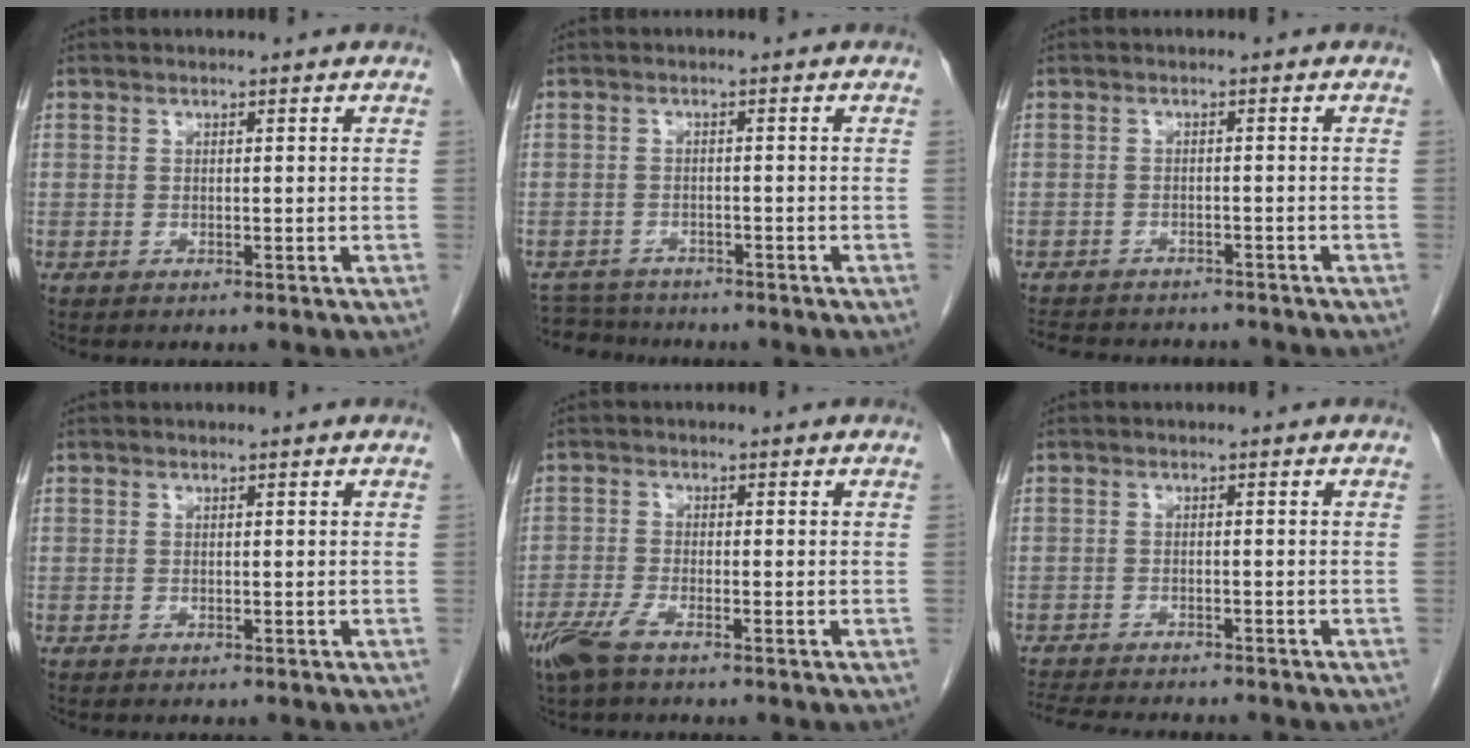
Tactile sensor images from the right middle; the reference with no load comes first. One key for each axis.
{"total": 5.1, "fx": -4.9, "fy": 1.4, "fz": 0.0, "tx": 0.003, "ty": -0.004, "tz": -0.078}
{"total": 9.9, "fx": -8.9, "fy": 3.1, "fz": 3.0, "tx": -0.060, "ty": 0.002, "tz": -0.115}
{"total": 0.0}
{"total": 4.3, "fx": -3.0, "fy": 0.7, "fz": 3.0, "tx": -0.070, "ty": -0.010, "tz": -0.062}
{"total": 10.4, "fx": -9.4, "fy": 1.8, "fz": 4.1, "tx": -0.068, "ty": -0.010, "tz": -0.135}